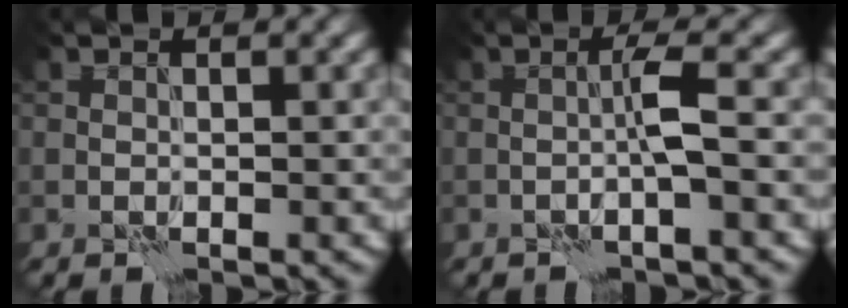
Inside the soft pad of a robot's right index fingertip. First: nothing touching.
{"total": 2.1, "force": [-0.6, -0.1, 2.0], "torque": [-0.040, 0.009, -0.016]}